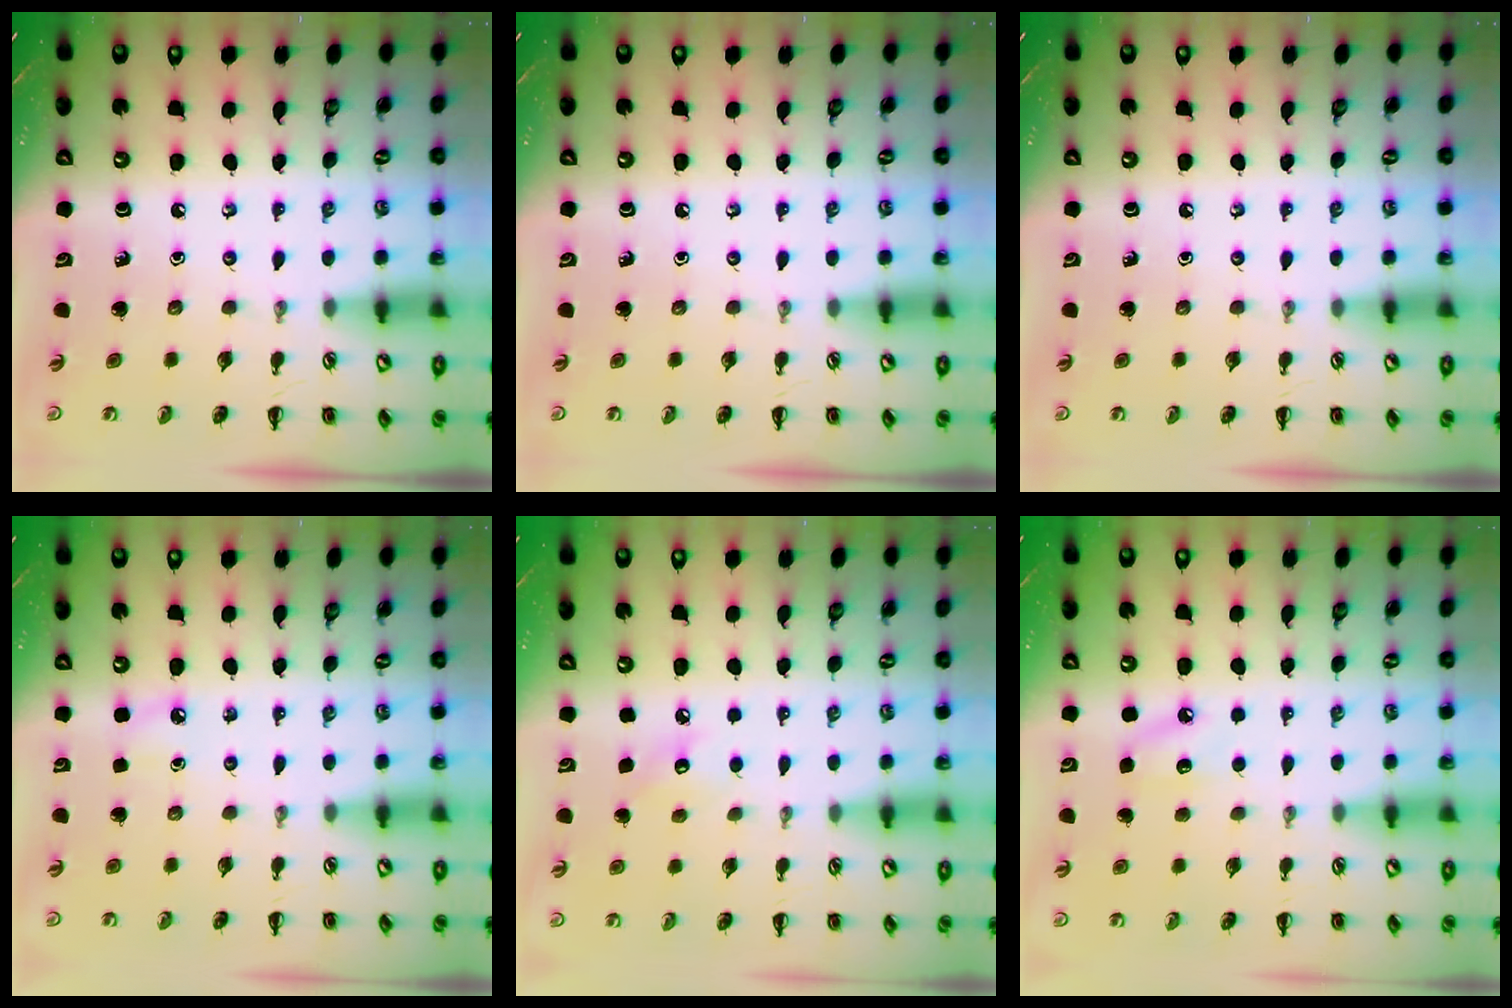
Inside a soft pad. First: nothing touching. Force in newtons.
{"total": 0.0}
{"total": 0.0}
{"total": 2.8, "press": 2.6, "slide": 1.0}
{"total": 6.7, "press": 6.5, "slide": 1.7}
{"total": 6.6, "press": 6.3, "slide": 1.8}